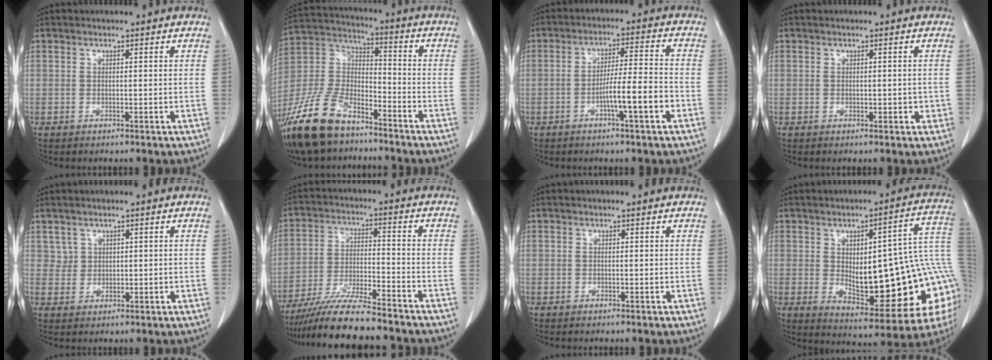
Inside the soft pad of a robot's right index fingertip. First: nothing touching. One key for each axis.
{"total": 17.0, "fx": -12.5, "fy": 6.8, "fz": 9.4, "tx": -0.211, "ty": -0.003, "tz": -0.236}
{"total": 7.5, "fx": -3.1, "fy": 0.0, "fz": 6.8, "tx": -0.114, "ty": 0.005, "tz": -0.052}
{"total": 1.6, "fx": -0.2, "fy": 1.0, "fz": 1.2, "tx": -0.012, "ty": 0.005, "tz": 0.000}
{"total": 2.1, "fx": 1.2, "fy": 1.7, "fz": 0.0, "tx": 0.014, "ty": 0.003, "tz": 0.015}
{"total": 12.8, "fx": -11.2, "fy": 0.5, "fz": 6.2, "tx": -0.104, "ty": -0.016, "tz": -0.190}
{"total": 0.0}
{"total": 22.8, "fx": -0.9, "fy": 5.8, "fz": 22.0, "tx": -0.239, "ty": 0.018, "tz": 0.004}